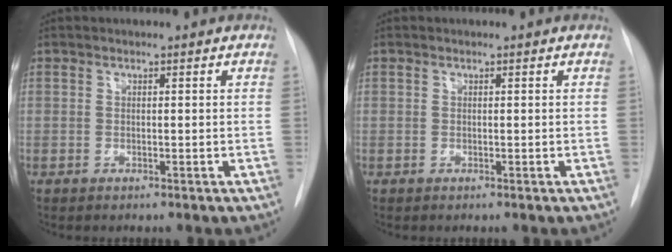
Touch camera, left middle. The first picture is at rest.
{"total": 0.0}